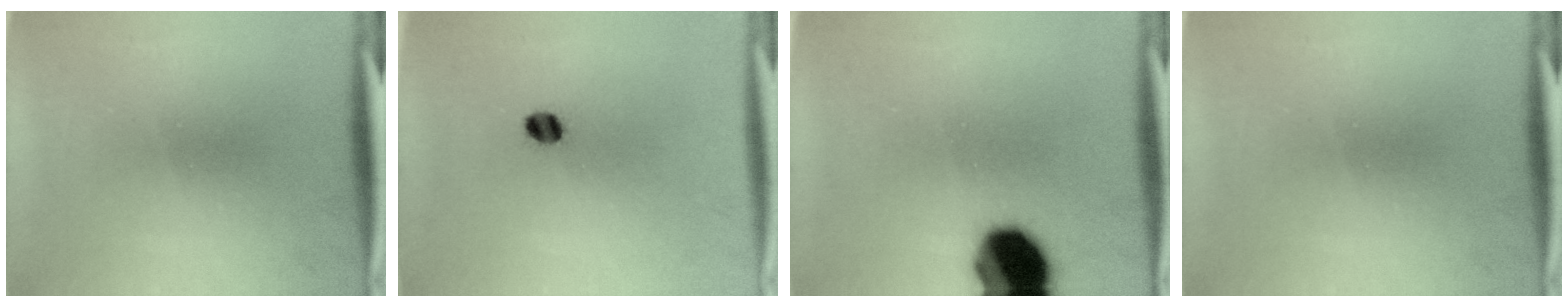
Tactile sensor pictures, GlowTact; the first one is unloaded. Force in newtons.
{"total": 2.8}
{"total": 15.0}
{"total": 0.0}